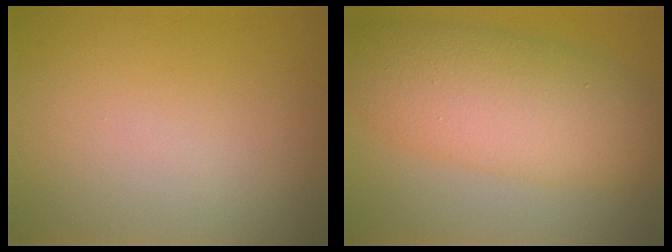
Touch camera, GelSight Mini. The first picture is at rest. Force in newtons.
{"total": 8.4, "press": 8.4, "slide": 0.0}